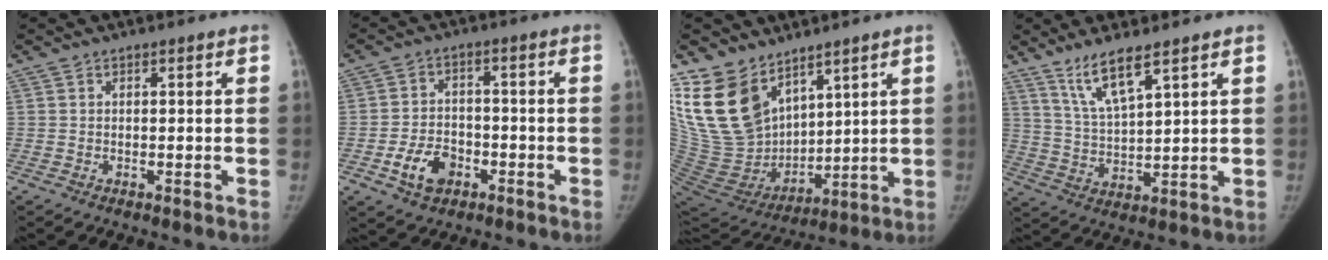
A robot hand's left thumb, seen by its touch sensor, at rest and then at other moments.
{"total": 7.7, "force": [-3.5, 5.3, 4.3], "torque": [-0.061, 0.021, -0.057]}
{"total": 18.7, "force": [11.5, 11.3, 9.4], "torque": [-0.155, -0.059, 0.242]}
{"total": 7.9, "force": [5.5, 1.3, 5.5], "torque": [-0.106, -0.035, 0.117]}